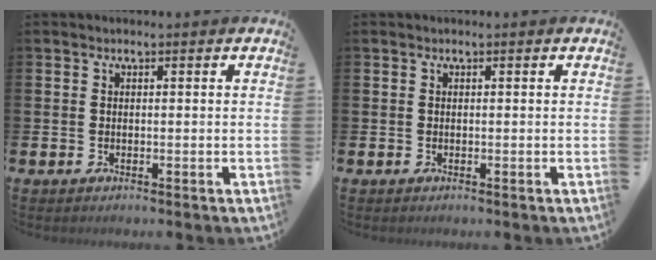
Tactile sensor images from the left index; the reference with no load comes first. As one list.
[{"total": 0.0}]